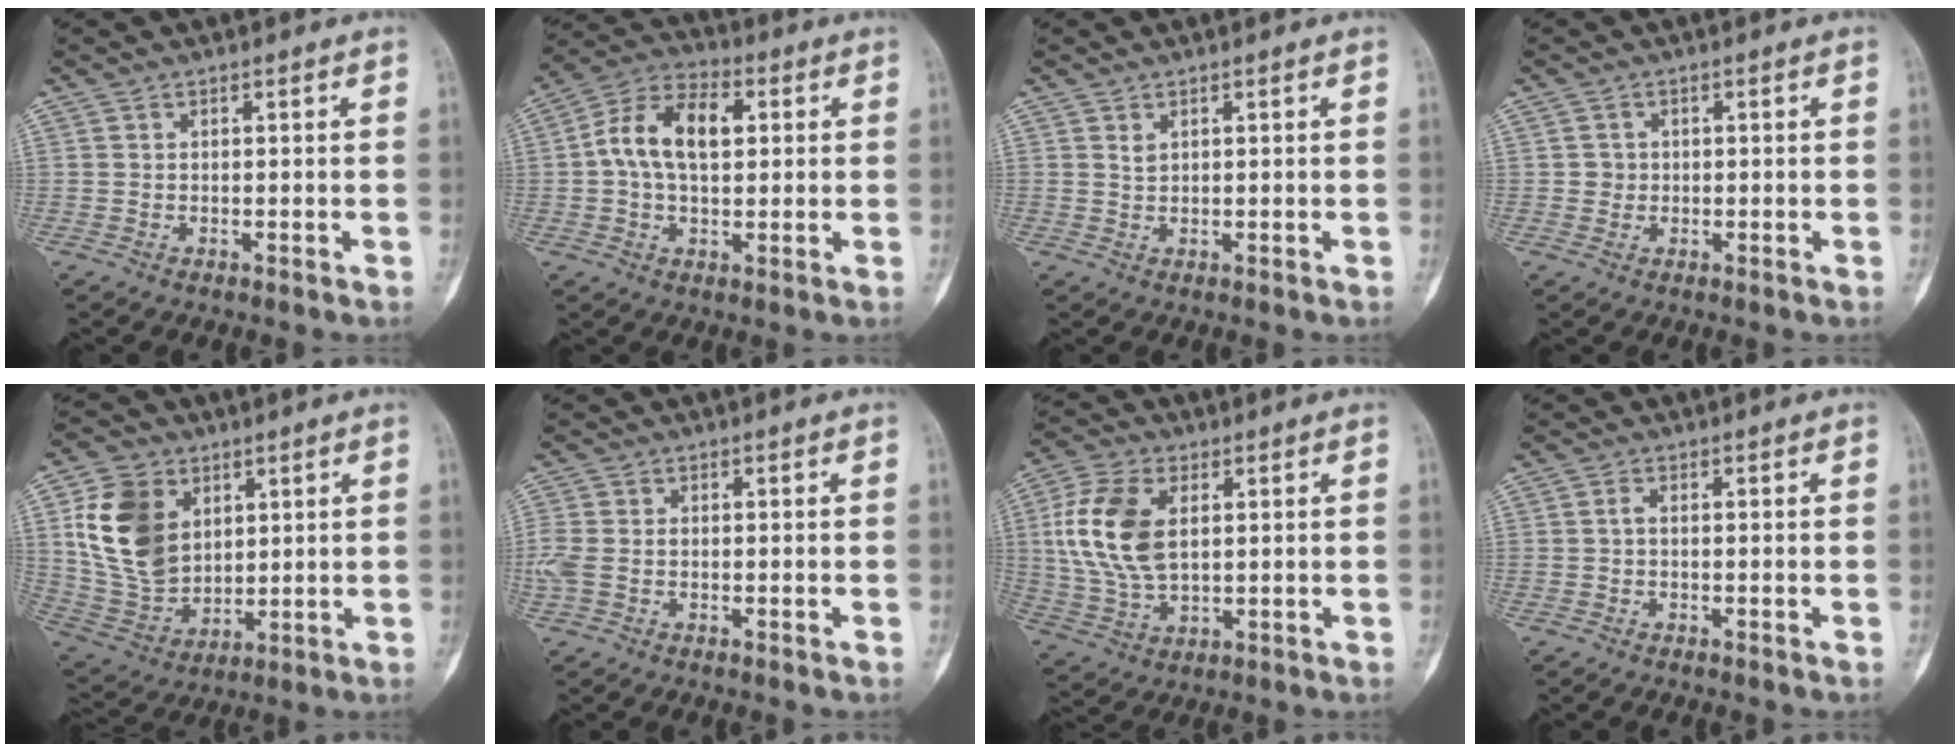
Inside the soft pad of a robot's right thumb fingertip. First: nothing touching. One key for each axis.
{"total": 12.5, "fx": 1.7, "fy": 7.5, "fz": 9.8, "tx": -0.170, "ty": 0.026, "tz": 0.022}
{"total": 0.9, "fx": 0.6, "fy": 0.5, "fz": 0.5, "tx": -0.002, "ty": -0.002, "tz": 0.015}
{"total": 1.6, "fx": 0.0, "fy": 1.6, "fz": 0.3, "tx": 0.004, "ty": 0.005, "tz": -0.001}
{"total": 15.9, "fx": 4.6, "fy": 11.7, "fz": 9.7, "tx": -0.156, "ty": -0.015, "tz": 0.103}
{"total": 4.6, "fx": -0.9, "fy": 3.1, "fz": 3.3, "tx": -0.098, "ty": 0.007, "tz": -0.019}
{"total": 13.7, "fx": 2.5, "fy": 8.2, "fz": 10.7, "tx": -0.218, "ty": 0.000, "tz": 0.051}
{"total": 0.9, "fx": -0.2, "fy": 0.4, "fz": 0.8, "tx": -0.012, "ty": 0.003, "tz": -0.006}